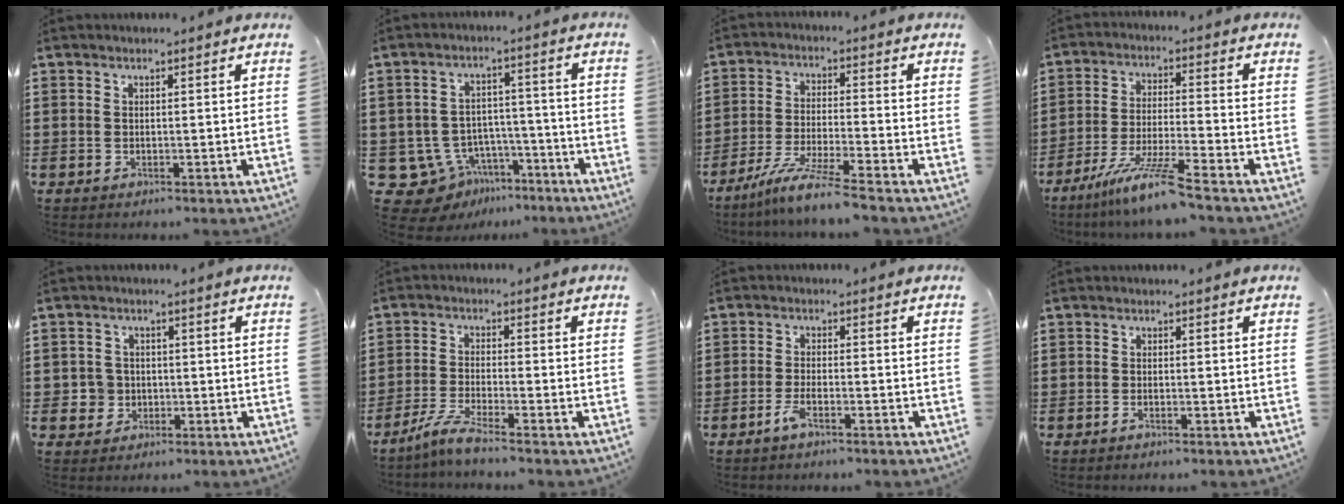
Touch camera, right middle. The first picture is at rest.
{"total": 8.4, "force": [-6.4, 5.1, 2.0], "torque": [-0.059, 0.026, -0.122]}
{"total": 7.2, "force": [-6.1, -0.6, 3.9], "torque": [-0.086, -0.022, -0.120]}
{"total": 8.7, "force": [-6.7, -0.5, 5.4], "torque": [-0.111, -0.017, -0.130]}
{"total": 3.1, "force": [-0.6, 3.0, 0.6], "torque": [-0.025, 0.007, -0.016]}
{"total": 4.7, "force": [-3.8, -0.1, 2.8], "torque": [-0.074, -0.017, -0.077]}
{"total": 3.0, "force": [-2.1, 0.5, 2.0], "torque": [-0.048, 0.000, -0.044]}
{"total": 0.9, "force": [-0.7, 0.1, 0.6], "torque": [-0.012, -0.003, -0.012]}